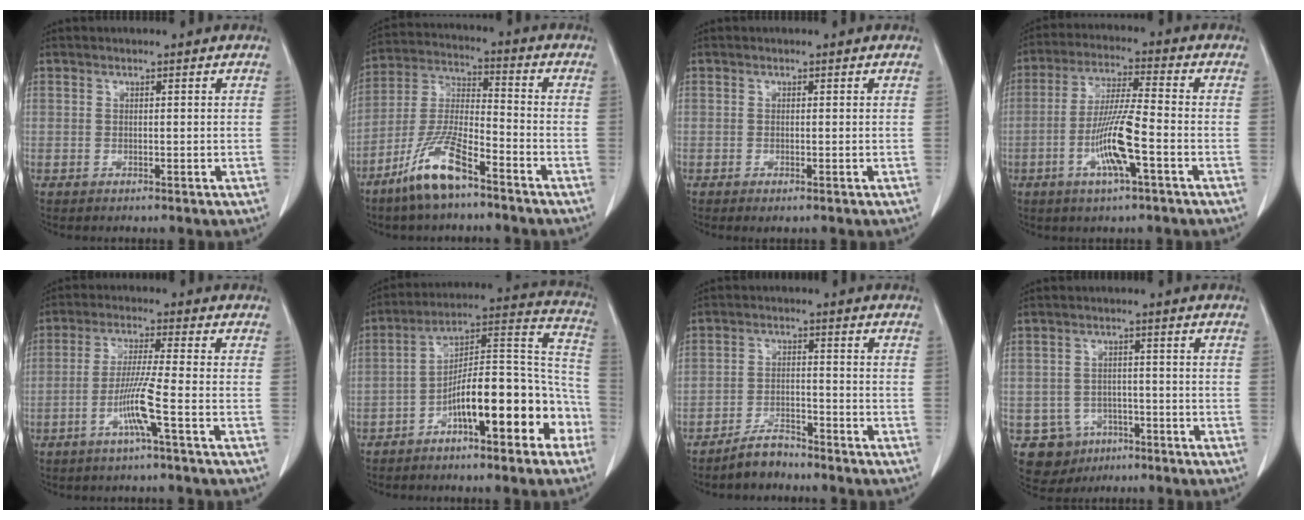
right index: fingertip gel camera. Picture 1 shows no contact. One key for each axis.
{"total": 11.0, "fx": -7.4, "fy": 2.1, "fz": 7.9, "tx": -0.173, "ty": -0.013, "tz": -0.145}
{"total": 0.6, "fx": -0.3, "fy": 0.2, "fz": 0.5, "tx": -0.005, "ty": -0.002, "tz": -0.002}
{"total": 10.0, "fx": -3.4, "fy": 0.5, "fz": 9.4, "tx": -0.185, "ty": -0.005, "tz": -0.066}
{"total": 6.5, "fx": -2.6, "fy": -1.1, "fz": 5.9, "tx": -0.117, "ty": -0.008, "tz": -0.054}
{"total": 16.5, "fx": -7.4, "fy": 4.6, "fz": 14.0, "tx": -0.198, "ty": 0.055, "tz": -0.108}
{"total": 3.8, "fx": -3.5, "fy": 1.2, "fz": 0.7, "tx": -0.014, "ty": -0.001, "tz": -0.064}
{"total": 6.4, "fx": -2.9, "fy": 5.7, "fz": 0.6, "tx": -0.013, "ty": 0.012, "tz": -0.035}